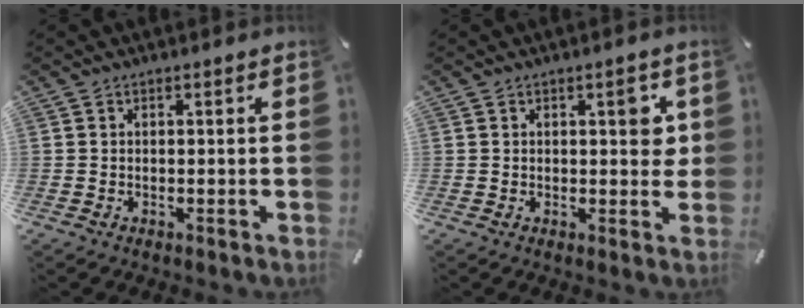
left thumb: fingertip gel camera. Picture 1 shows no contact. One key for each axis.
{"total": 4.3, "fx": 1.3, "fy": 2.2, "fz": 3.4, "tx": -0.031, "ty": -0.009, "tz": 0.012}